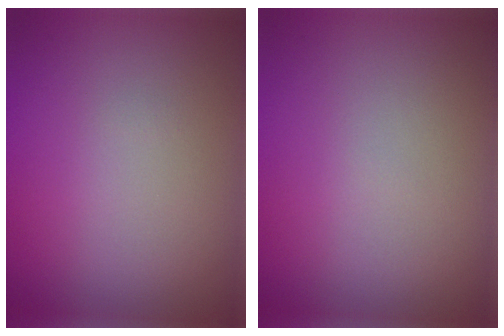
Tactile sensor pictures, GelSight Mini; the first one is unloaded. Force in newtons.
{"total": 0.0}